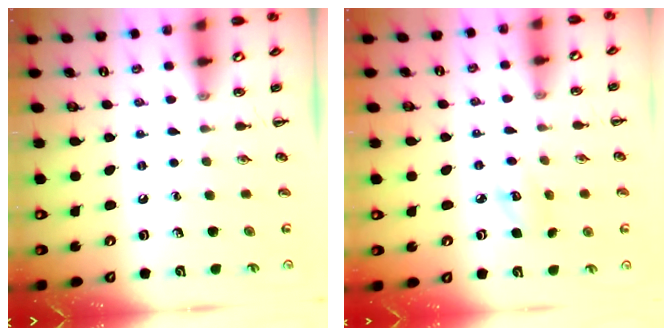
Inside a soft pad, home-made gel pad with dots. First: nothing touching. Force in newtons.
{"total": 3.7, "press": 3.6, "slide": 0.8}